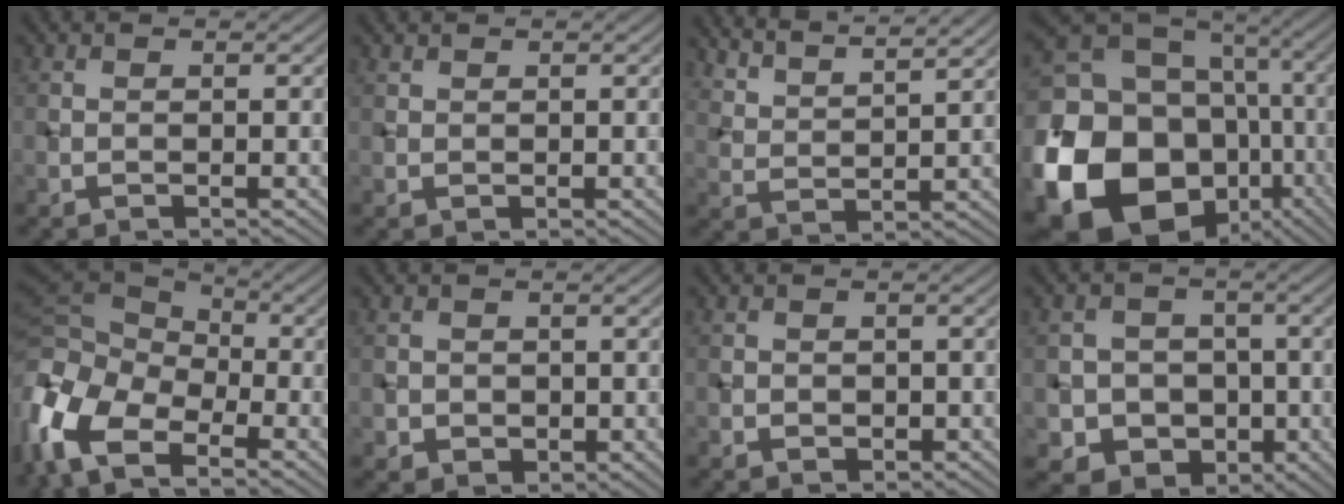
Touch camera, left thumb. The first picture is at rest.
{"total": 1.0, "force": [0.7, 0.6, 0.1], "torque": [-0.005, 0.000, 0.018]}
{"total": 7.1, "force": [6.2, 1.3, 3.3], "torque": [-0.065, 0.001, 0.116]}
{"total": 24.9, "force": [-6.4, 20.6, 12.4], "torque": [-0.308, -0.040, -0.126]}
{"total": 14.1, "force": [-5.9, 8.3, 9.8], "torque": [-0.264, -0.030, -0.096]}
{"total": 2.3, "force": [-0.2, 2.2, 0.9], "torque": [-0.022, -0.011, -0.004]}
{"total": 1.3, "force": [-0.4, 1.1, 0.6], "torque": [-0.009, -0.004, -0.007]}
{"total": 7.7, "force": [-1.9, 7.2, 2.3], "torque": [-0.060, -0.007, -0.058]}